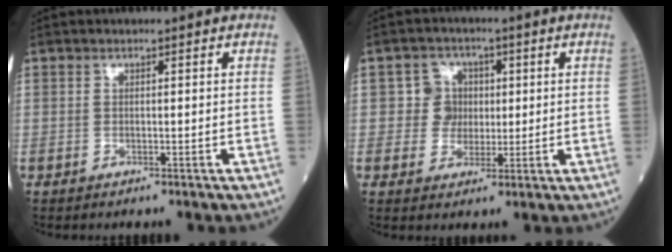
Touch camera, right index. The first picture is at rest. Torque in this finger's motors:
{"motor_torque": [-0.02, -0.02, -0.01, 0.00]}